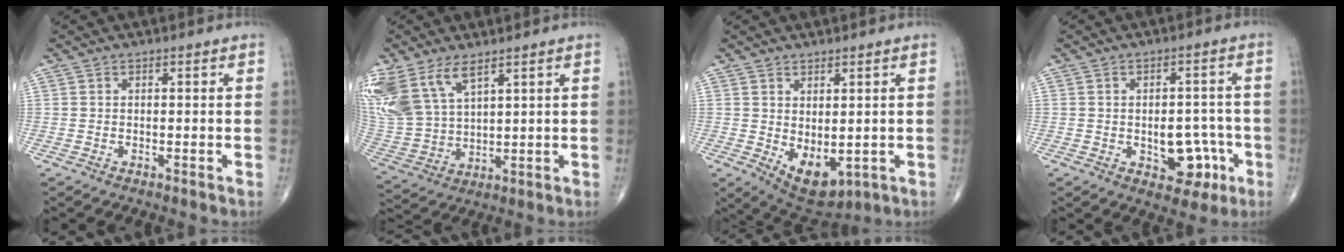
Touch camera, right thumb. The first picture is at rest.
{"total": 15.1, "force": [8.5, 8.0, 9.7], "torque": [-0.223, -0.020, 0.184]}
{"total": 8.0, "force": [-1.0, 4.3, 6.6], "torque": [-0.087, -0.009, 0.008]}
{"total": 8.7, "force": [-2.6, 5.7, 6.0], "torque": [-0.043, 0.025, -0.023]}